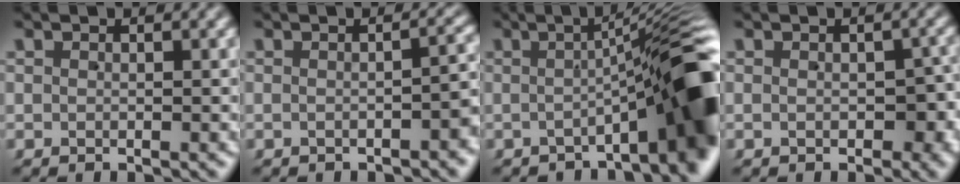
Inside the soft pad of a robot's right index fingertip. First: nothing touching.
{"total": 1.8, "force": [-1.3, 0.2, 1.2], "torque": [-0.022, 0.008, -0.025]}
{"total": 10.9, "force": [-3.0, 3.0, 10.1], "torque": [-0.108, 0.015, -0.048]}
{"total": 2.3, "force": [-0.9, 1.6, 1.4], "torque": [-0.014, -0.005, -0.013]}